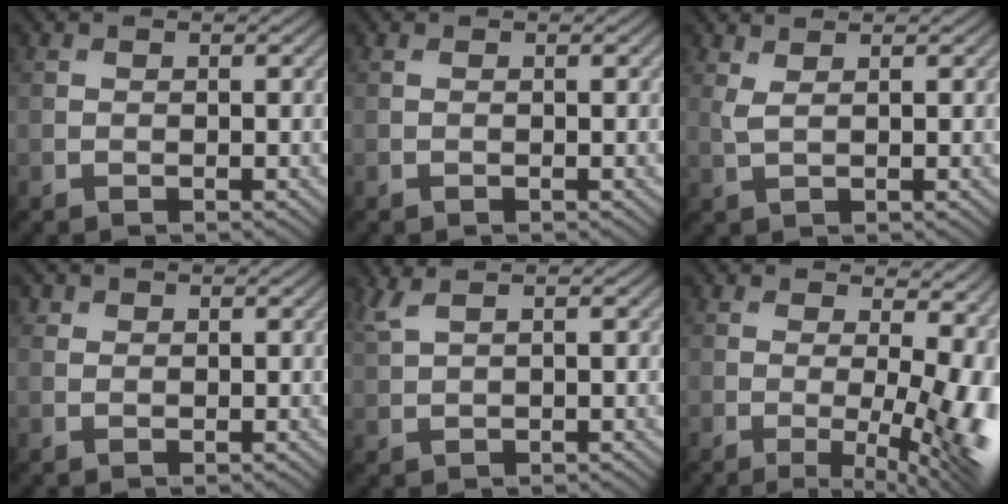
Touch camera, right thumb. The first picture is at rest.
{"total": 0.0}
{"total": 1.7, "force": [1.1, 0.4, 1.2], "torque": [-0.029, -0.001, 0.024]}
{"total": 0.7, "force": [0.5, 0.5, 0.0], "torque": [0.007, -0.001, 0.008]}
{"total": 2.5, "force": [1.6, 0.5, 1.8], "torque": [-0.043, 0.010, 0.041]}
{"total": 12.8, "force": [-0.7, 5.2, 11.7], "torque": [-0.110, 0.001, -0.005]}